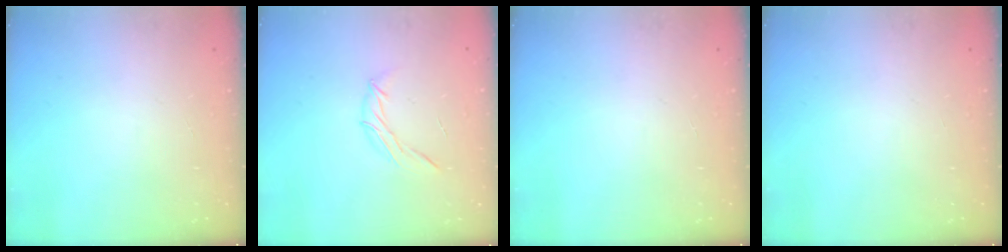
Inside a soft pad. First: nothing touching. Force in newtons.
{"total": 6.7, "press": 6.6, "slide": 1.3}
{"total": 0.0}
{"total": 0.0}